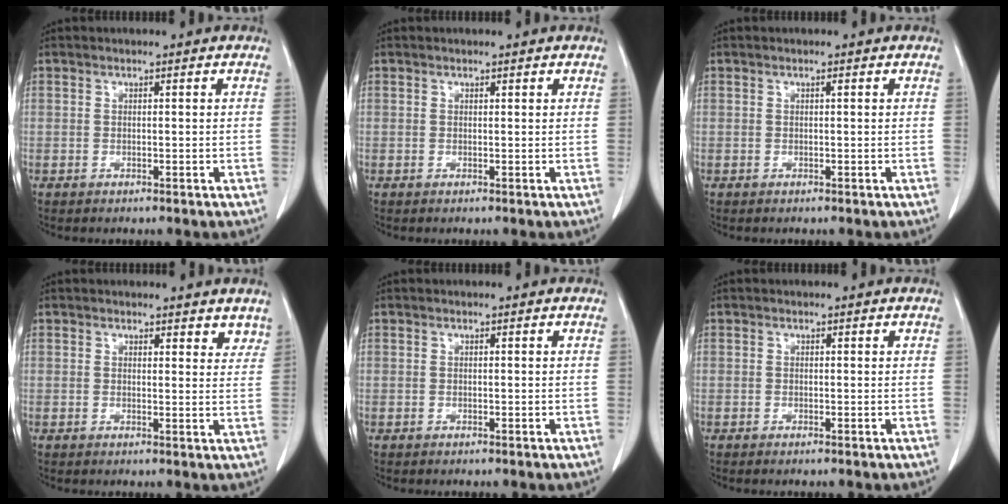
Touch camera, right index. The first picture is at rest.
{"total": 0.0}
{"total": 0.0}
{"total": 4.2, "force": [3.7, 1.7, 1.1], "torque": [0.009, -0.008, 0.034]}
{"total": 0.0}
{"total": 0.0}